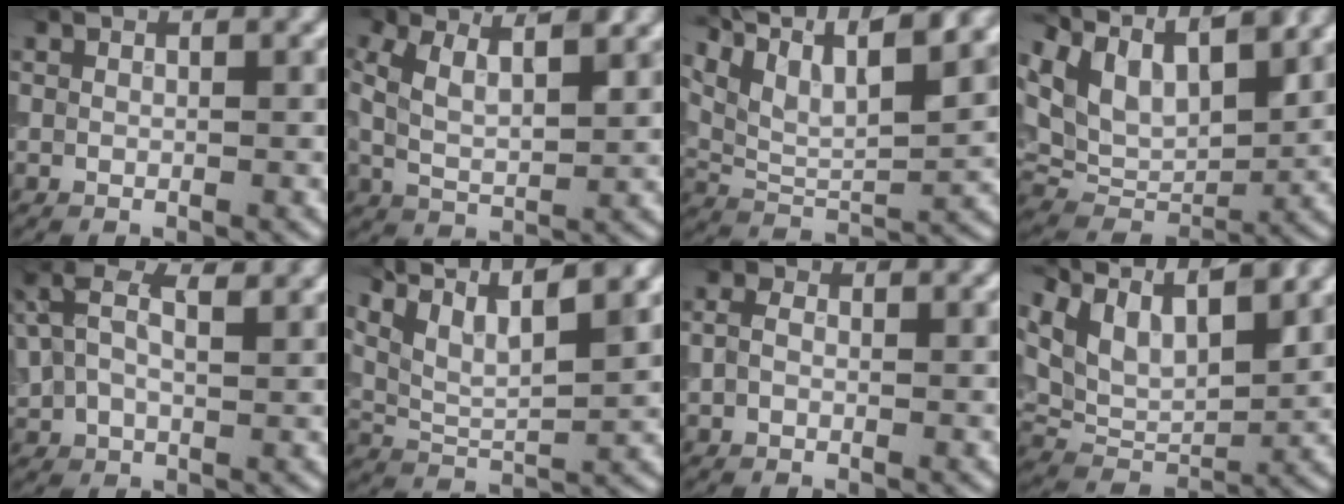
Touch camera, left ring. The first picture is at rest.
{"total": 5.1, "force": [2.5, 2.2, 3.9], "torque": [-0.078, 0.015, 0.035]}
{"total": 12.2, "force": [8.3, 3.8, 8.1], "torque": [-0.149, 0.015, 0.125]}
{"total": 9.4, "force": [5.3, 5.0, 5.9], "torque": [-0.136, 0.012, 0.092]}
{"total": 8.2, "force": [3.9, 4.4, 5.8], "torque": [-0.156, 0.028, 0.067]}
{"total": 10.8, "force": [7.6, 3.1, 7.0], "torque": [-0.146, 0.029, 0.112]}
{"total": 1.8, "force": [-0.1, 1.3, 1.2], "torque": [-0.031, 0.008, -0.010]}
{"total": 8.4, "force": [5.1, 3.8, 5.5], "torque": [-0.115, 0.004, 0.089]}